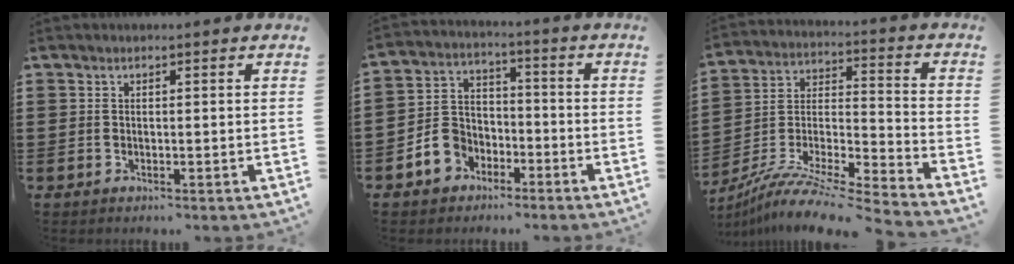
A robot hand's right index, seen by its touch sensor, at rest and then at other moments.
{"total": 6.5, "force": [-3.6, 5.1, 1.7], "torque": [-0.067, 0.017, -0.074]}
{"total": 9.8, "force": [-8.8, 0.6, 4.2], "torque": [-0.076, 0.004, -0.178]}